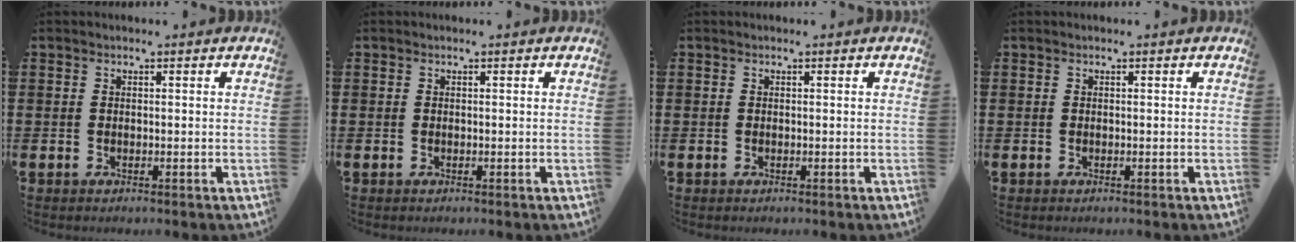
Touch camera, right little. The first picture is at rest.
{"total": 0.0}
{"total": 0.0}
{"total": 0.0}